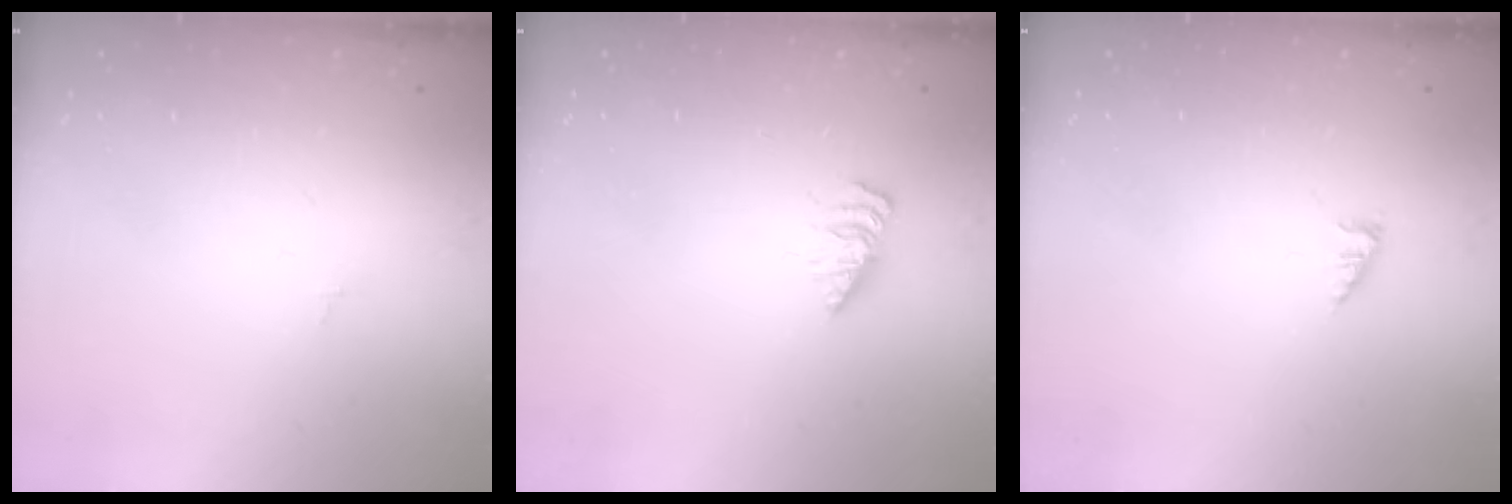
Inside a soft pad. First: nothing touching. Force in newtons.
{"total": 2.3, "press": 2.2, "slide": 0.4}
{"total": 2.8, "press": 2.7, "slide": 0.5}